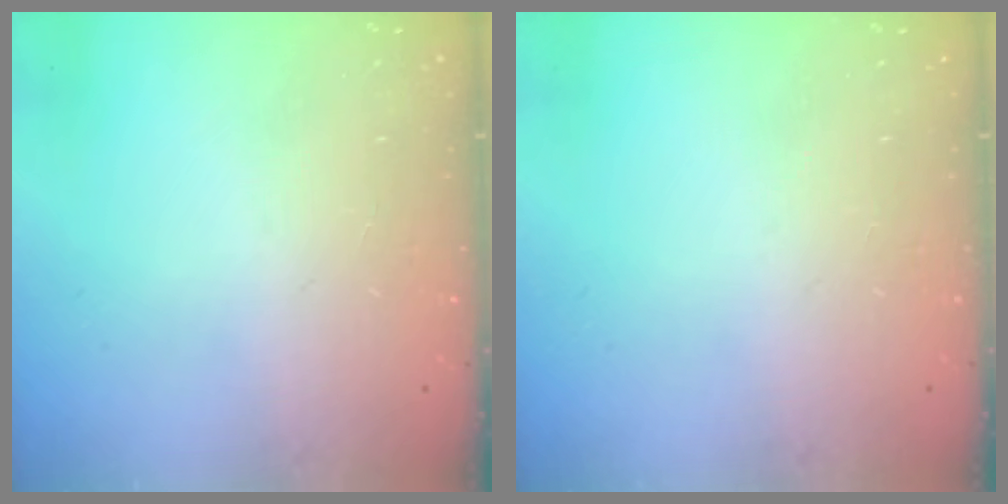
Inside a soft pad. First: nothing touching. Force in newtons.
{"total": 0.0}